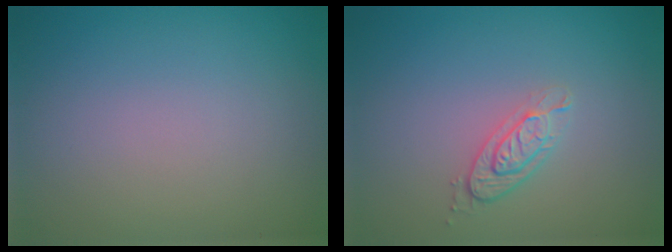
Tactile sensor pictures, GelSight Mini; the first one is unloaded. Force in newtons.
{"total": 2.4, "press": 1.9, "slide": 1.4}